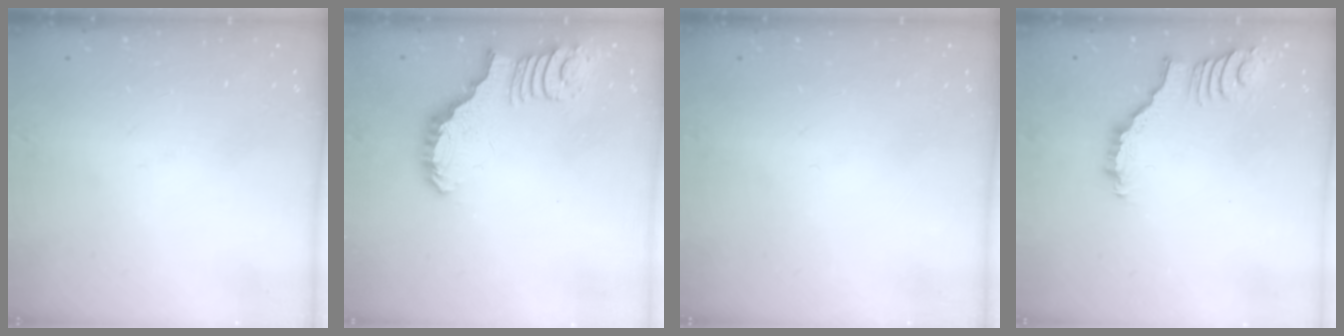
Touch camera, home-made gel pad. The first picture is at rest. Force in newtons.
{"total": 2.6, "press": 2.6, "slide": 0.3}
{"total": 0.0}
{"total": 3.5, "press": 3.5, "slide": 0.4}